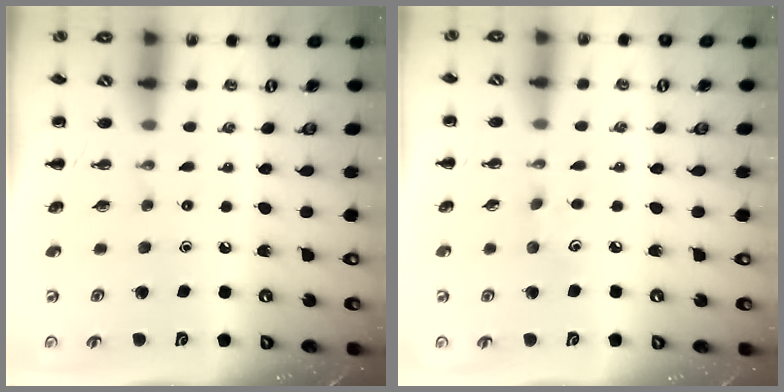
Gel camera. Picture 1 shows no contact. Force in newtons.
{"total": 4.8, "press": 4.7, "slide": 1.2}